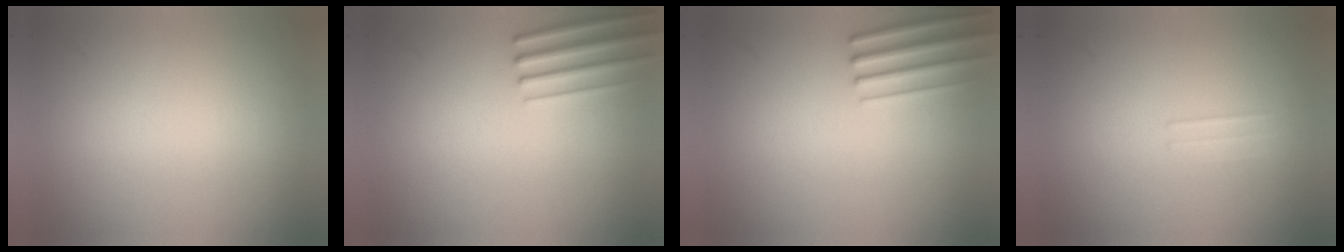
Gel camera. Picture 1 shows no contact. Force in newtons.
{"total": 2.0}
{"total": 2.0}
{"total": 1.2}